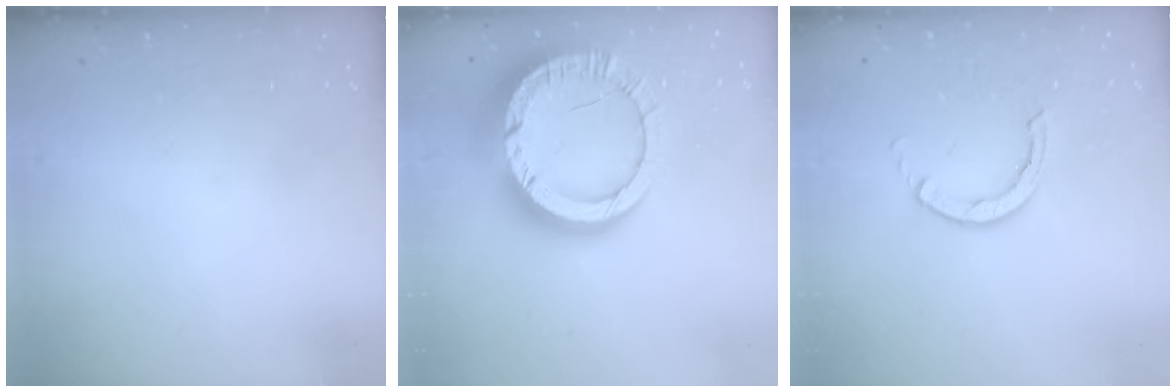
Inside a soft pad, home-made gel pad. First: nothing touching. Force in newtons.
{"total": 20.6, "press": 20.5, "slide": 1.9}
{"total": 2.8, "press": 2.8, "slide": 0.3}